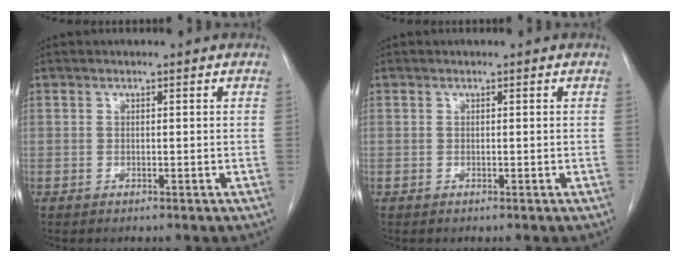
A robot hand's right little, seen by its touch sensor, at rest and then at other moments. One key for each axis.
{"total": 0.0}